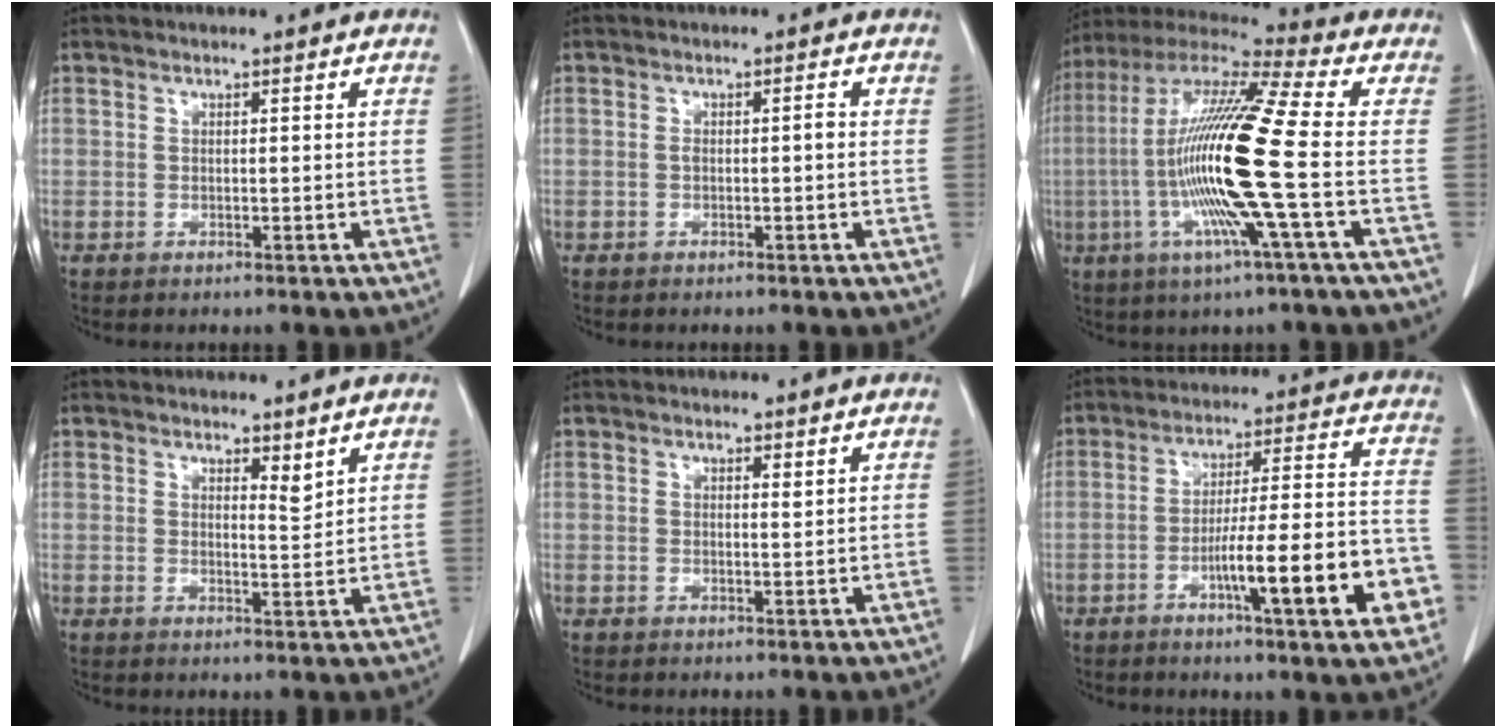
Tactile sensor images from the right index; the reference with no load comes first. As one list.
[{"total": 1.5, "force": [-0.2, 0.3, 1.5], "torque": [-0.026, 0.001, -0.001]}, {"total": 18.8, "force": [-3.1, -0.5, 18.6], "torque": [-0.375, -0.007, -0.076]}, {"total": 2.3, "force": [1.8, 0.4, 1.3], "torque": [-0.025, -0.012, 0.034]}, {"total": 0.7, "force": [0.5, 0.1, 0.4], "torque": [-0.010, -0.005, 0.008]}, {"total": 16.5, "force": [-6.1, 1.4, 15.3], "torque": [-0.210, 0.013, -0.086]}]